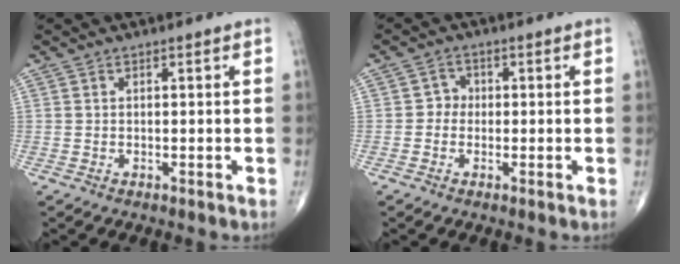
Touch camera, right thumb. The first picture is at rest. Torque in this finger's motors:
{"motor_torque": [-0.56, 0.24, -0.12, 0.14, -0.02]}